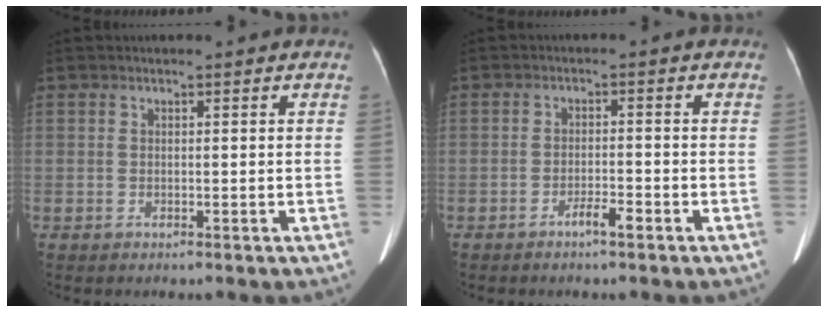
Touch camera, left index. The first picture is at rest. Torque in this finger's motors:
{"motor_torque": [0.24, 0.20, 0.03, 0.00]}